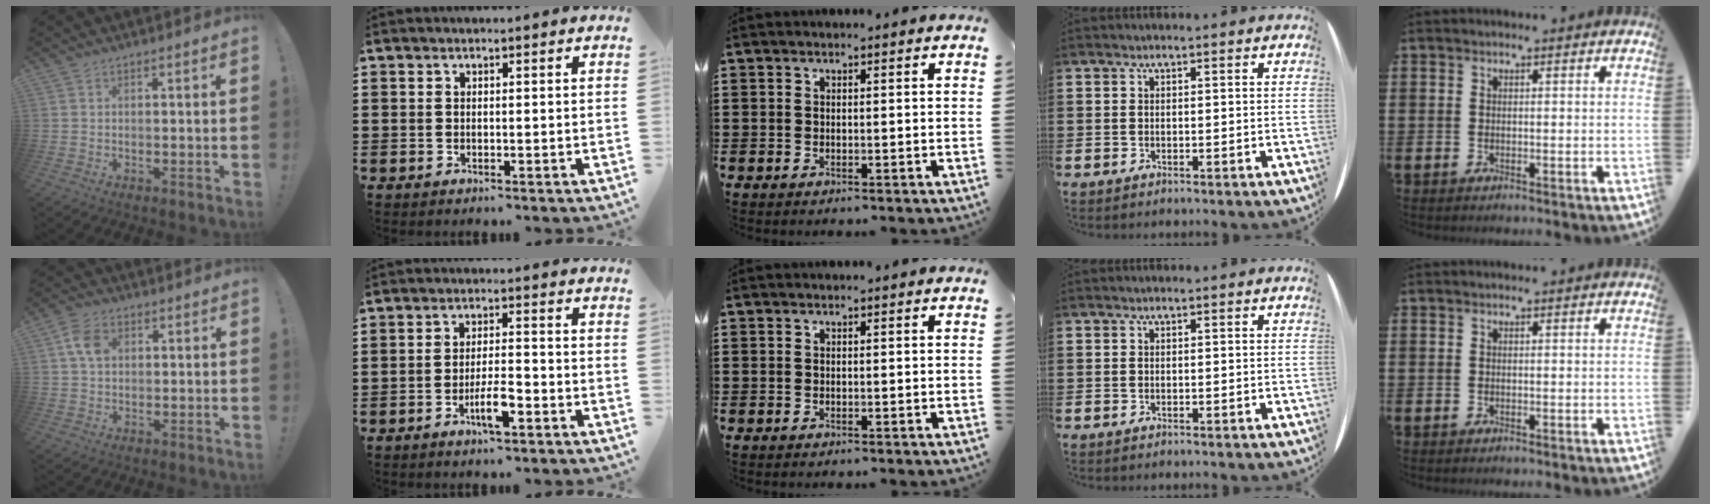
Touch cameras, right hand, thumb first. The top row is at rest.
{"thumb": {"total": 6.6, "force": [1.6, 4.8, 4.1], "torque": [-0.081, 0.010, 0.032]}, "index": {"total": 5.1, "force": [-2.5, 1.1, 4.3], "torque": [-0.091, -0.005, -0.049]}}